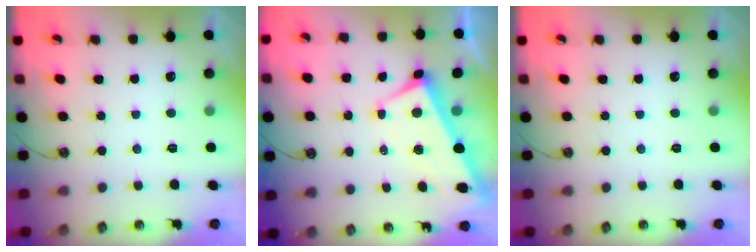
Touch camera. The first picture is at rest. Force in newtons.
{"total": 2.8, "press": 2.6, "slide": 0.9}
{"total": 0.0}